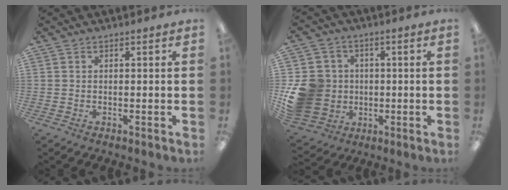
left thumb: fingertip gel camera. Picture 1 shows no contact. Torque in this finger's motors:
{"motor_torque": [-0.65, 1.44, 0.65, -0.54, 0.10]}